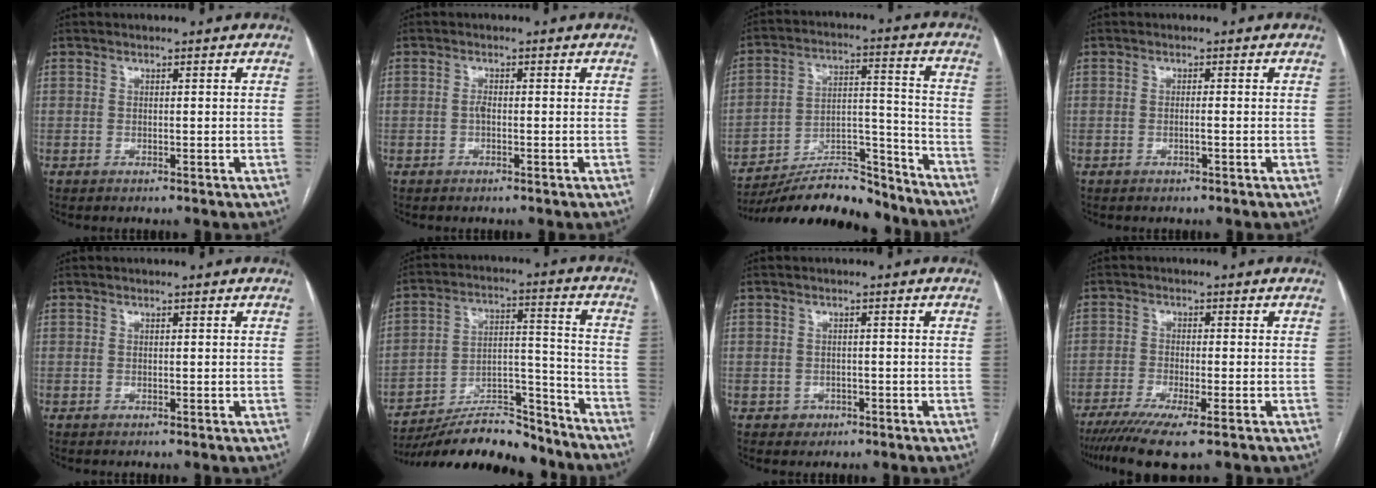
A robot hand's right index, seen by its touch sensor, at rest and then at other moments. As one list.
[{"total": 0.9, "force": [-0.3, 0.3, 0.9], "torque": [-0.018, 0.002, -0.006]}, {"total": 18.4, "force": [-17.2, 3.9, 5.3], "torque": [-0.095, 0.034, -0.272]}, {"total": 0.9, "force": [-0.3, -0.1, 0.8], "torque": [-0.015, 0.001, -0.005]}, {"total": 0.0}, {"total": 19.2, "force": [-17.7, 4.3, 5.9], "torque": [-0.102, 0.033, -0.281]}, {"total": 1.3, "force": [-0.6, 1.1, 0.1], "torque": [-0.001, 0.005, -0.006]}, {"total": 8.9, "force": [-6.2, 0.4, 6.3], "torque": [-0.102, -0.019, -0.100]}]